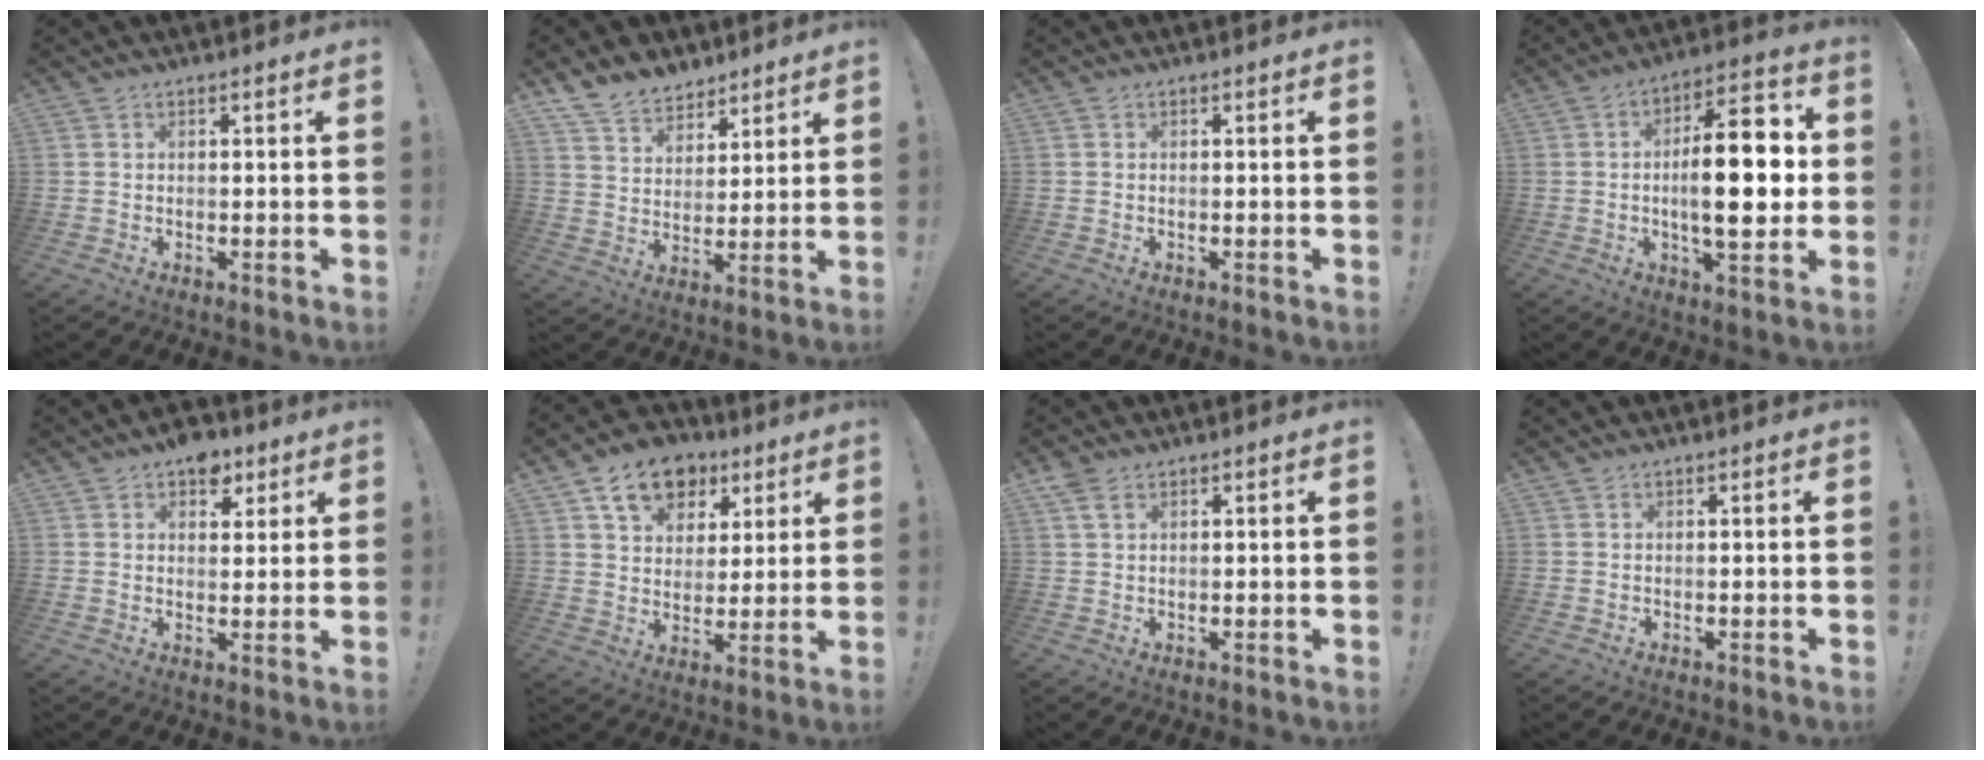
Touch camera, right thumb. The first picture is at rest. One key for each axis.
{"total": 9.9, "fx": 7.8, "fy": 5.7, "fz": 1.9, "tx": -0.049, "ty": -0.055, "tz": 0.158}
{"total": 0.0}
{"total": 19.2, "fx": -0.5, "fy": 7.1, "fz": 17.8, "tx": -0.276, "ty": 0.003, "tz": -0.014}
{"total": 7.6, "fx": 4.6, "fy": 5.1, "fz": 3.2, "tx": -0.031, "ty": -0.022, "tz": 0.084}
{"total": 13.8, "fx": 7.5, "fy": 9.6, "fz": 6.4, "tx": -0.092, "ty": -0.033, "tz": 0.140}
{"total": 3.1, "fx": 1.9, "fy": 1.5, "fz": 1.9, "tx": -0.027, "ty": -0.007, "tz": 0.033}
{"total": 0.0}